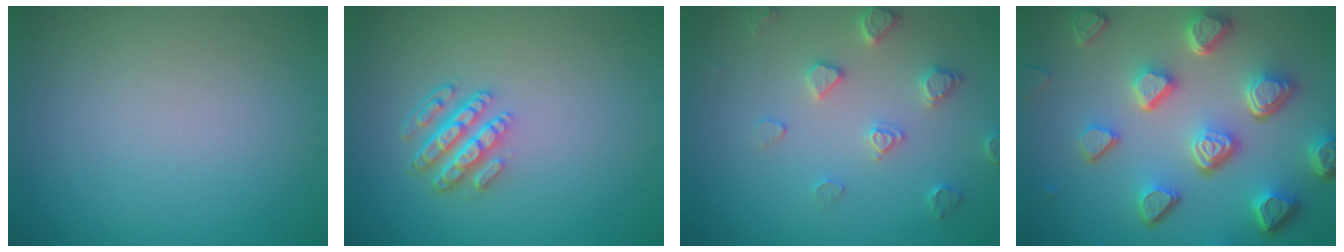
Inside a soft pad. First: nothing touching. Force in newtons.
{"total": 4.2, "press": 3.1, "slide": 2.9}
{"total": 2.9, "press": 2.8, "slide": 0.7}
{"total": 7.6, "press": 5.6, "slide": 5.2}